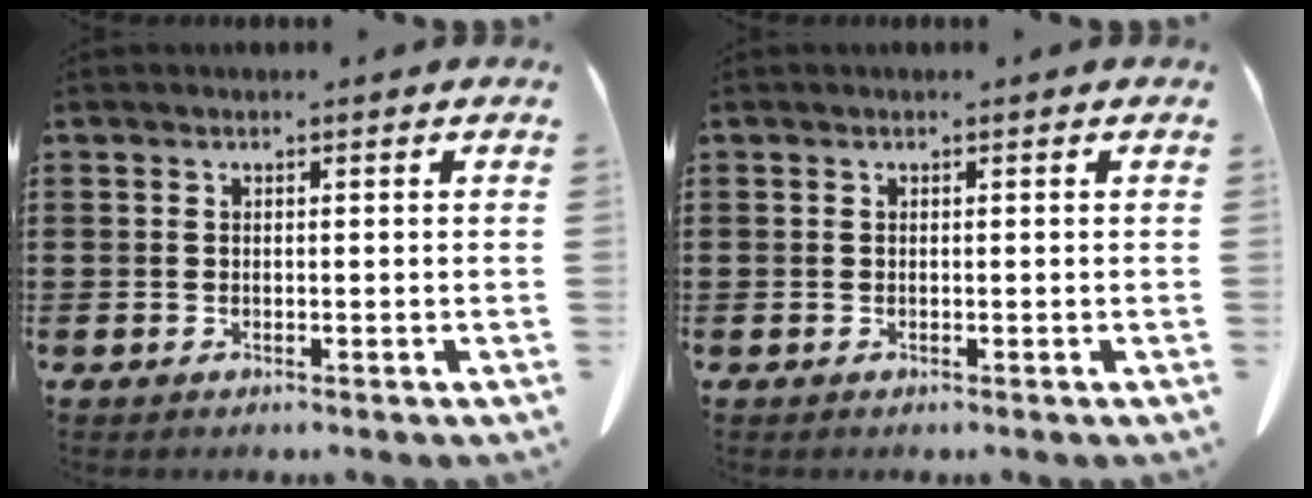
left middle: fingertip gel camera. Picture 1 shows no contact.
{"total": 0.0}